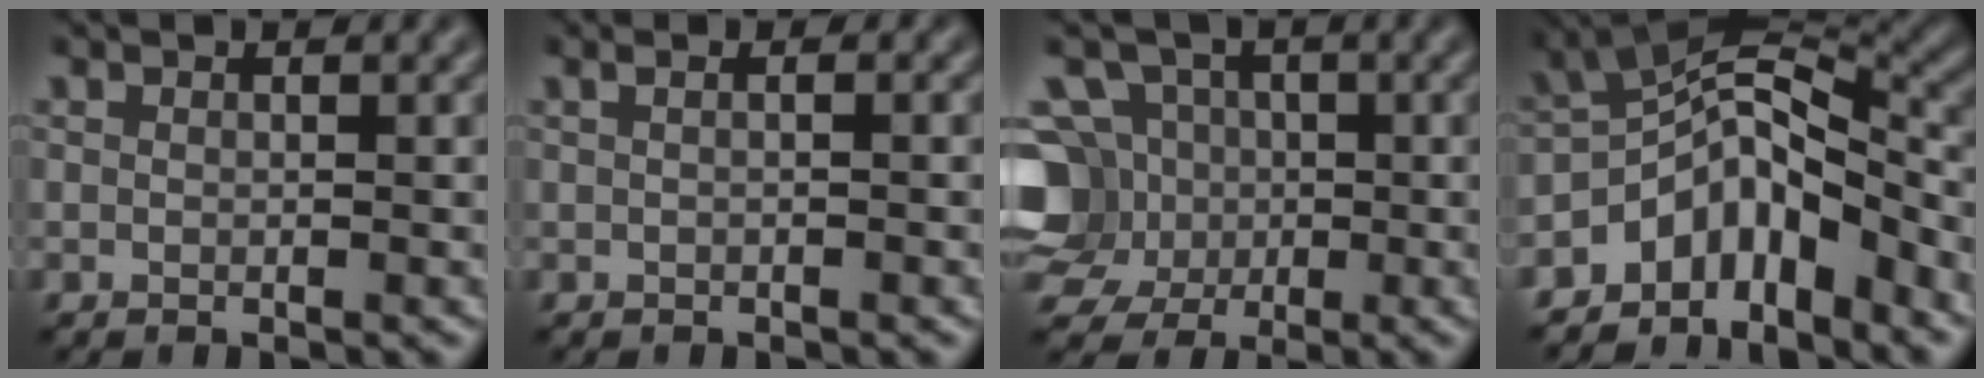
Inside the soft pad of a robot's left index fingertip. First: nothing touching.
{"total": 1.6, "force": [0.4, 0.8, 1.4], "torque": [-0.009, 0.000, -0.007]}
{"total": 8.2, "force": [-0.3, 7.6, 3.3], "torque": [-0.079, 0.028, -0.041]}
{"total": 7.4, "force": [-4.4, 3.6, 4.7], "torque": [-0.053, 0.008, -0.092]}